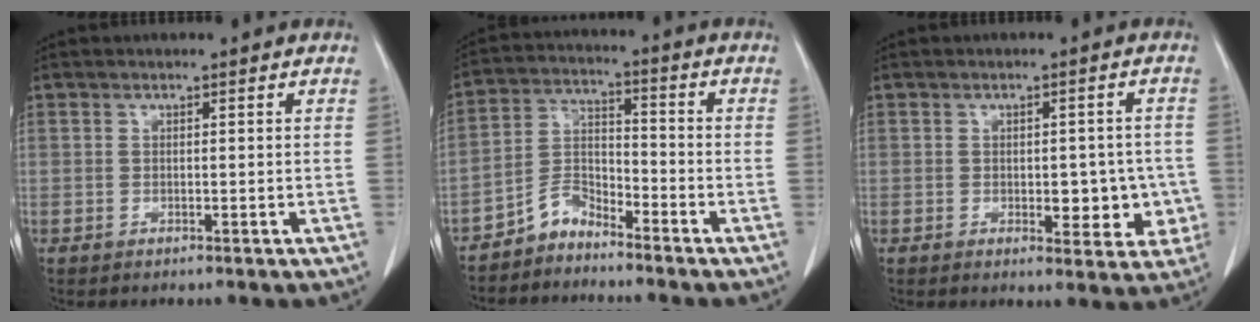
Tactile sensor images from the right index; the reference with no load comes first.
{"total": 5.1, "force": [-4.5, 2.1, 1.1], "torque": [-0.017, 0.010, -0.091]}
{"total": 6.4, "force": [-1.2, 3.3, 5.4], "torque": [-0.048, 0.008, -0.005]}